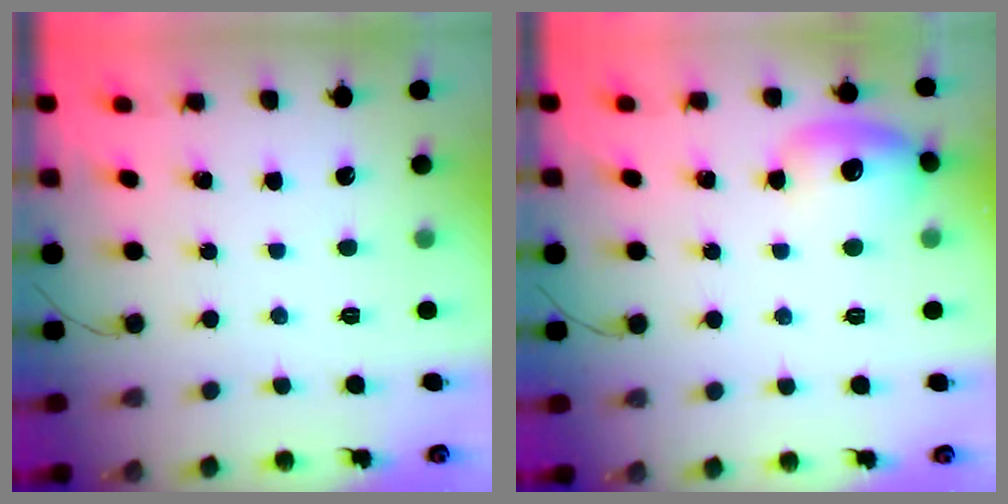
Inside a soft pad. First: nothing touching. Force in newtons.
{"total": 13.0, "press": 11.2, "slide": 6.7}